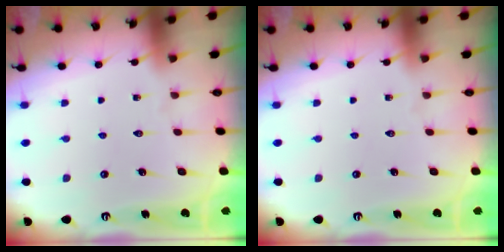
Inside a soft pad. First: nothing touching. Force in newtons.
{"total": 0.0}